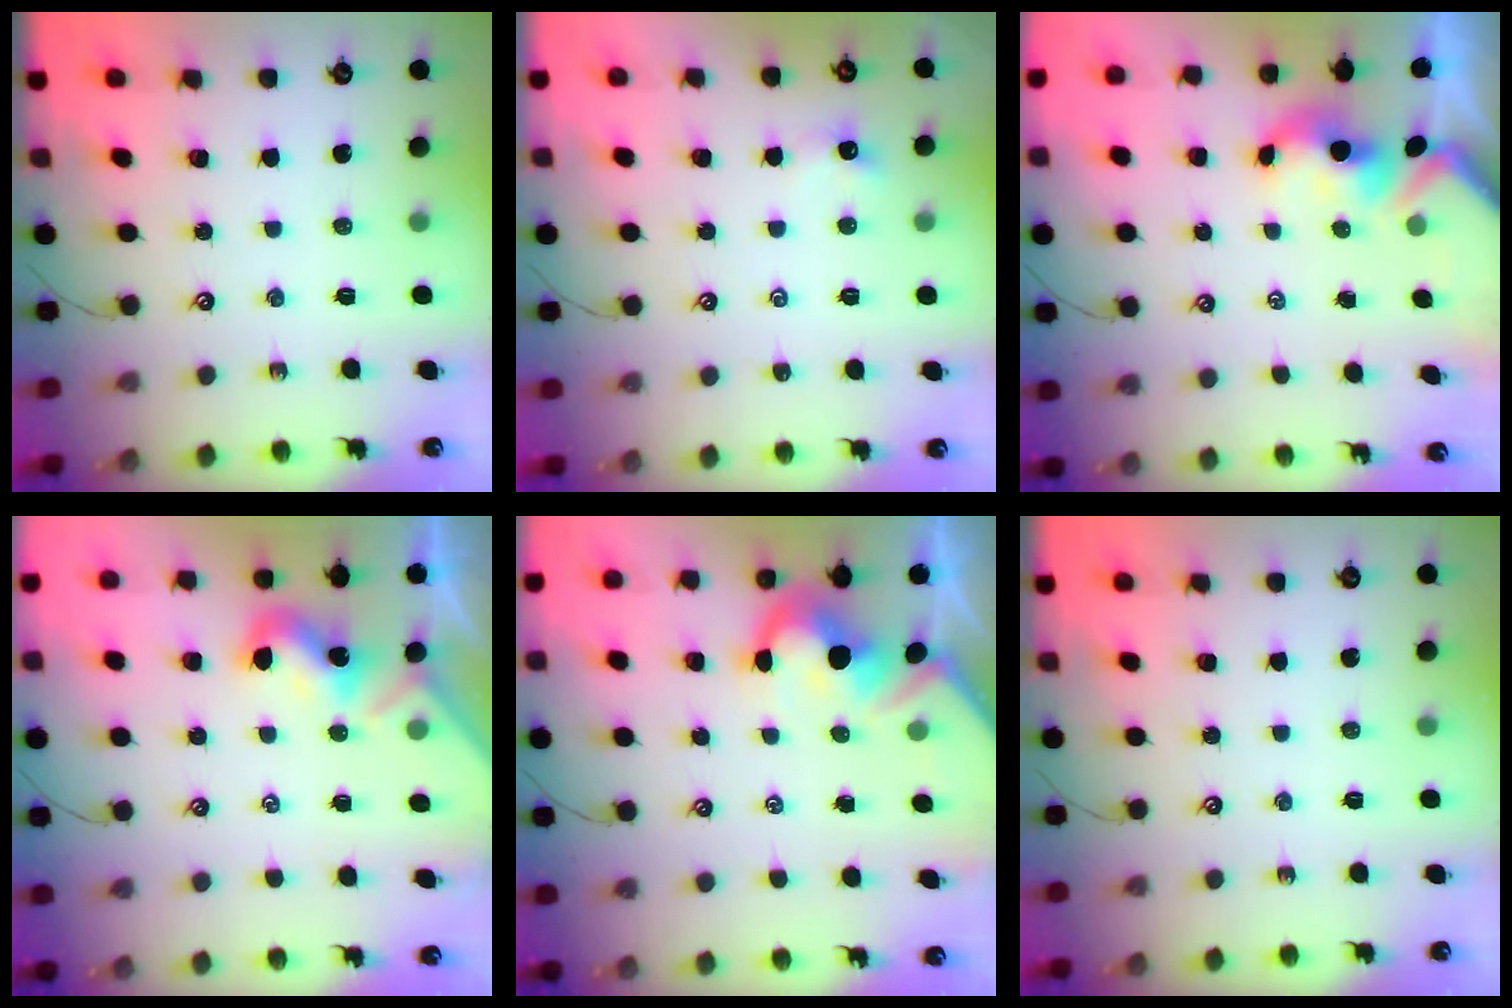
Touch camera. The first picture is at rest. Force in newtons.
{"total": 0.0}
{"total": 1.7, "press": 1.5, "slide": 0.8}
{"total": 2.0, "press": 1.9, "slide": 0.5}
{"total": 5.8, "press": 5.7, "slide": 1.2}
{"total": 0.0}